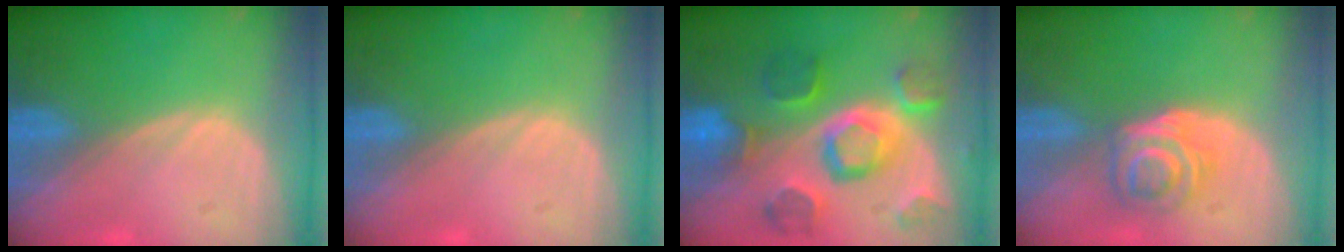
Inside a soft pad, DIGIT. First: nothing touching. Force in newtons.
{"total": 0.0}
{"total": 11.2, "press": 10.0, "slide": 5.1}
{"total": 6.2, "press": 5.1, "slide": 3.6}